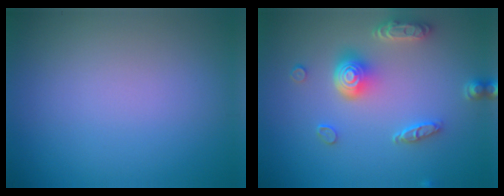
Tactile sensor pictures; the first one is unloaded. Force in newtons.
{"total": 4.7, "press": 3.6, "slide": 3.0}